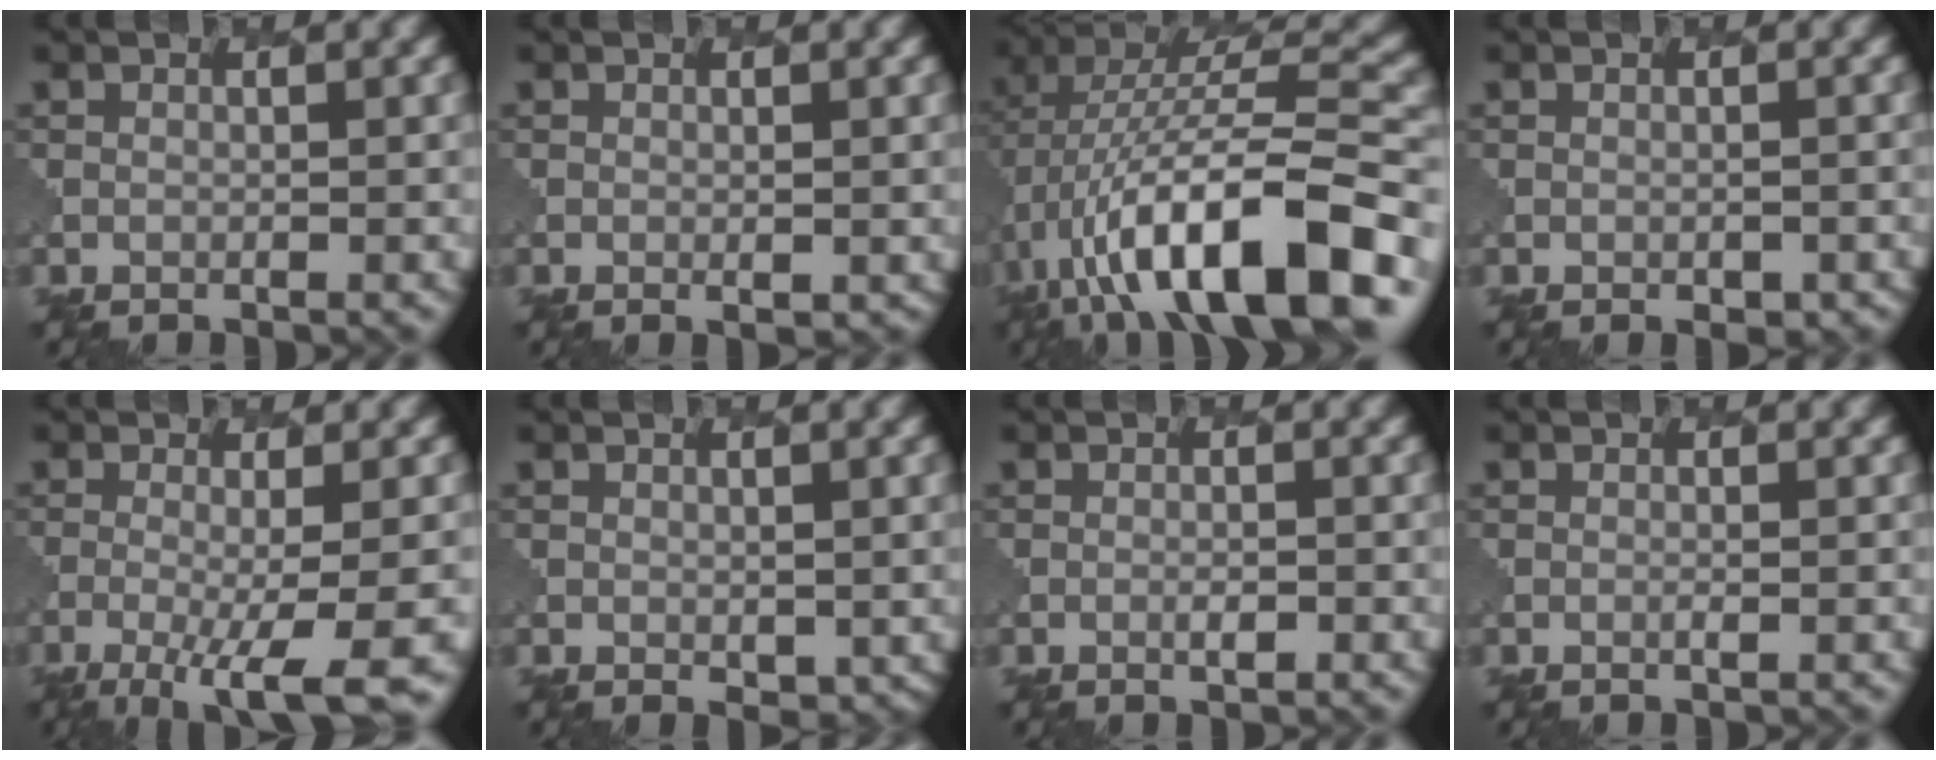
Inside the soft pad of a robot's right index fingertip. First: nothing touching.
{"total": 0.7, "force": [0.0, 0.2, 0.6], "torque": [-0.010, -0.003, 0.006]}
{"total": 14.5, "force": [-4.4, 5.6, 12.7], "torque": [-0.211, 0.028, -0.064]}
{"total": 0.8, "force": [-0.5, 0.4, 0.5], "torque": [-0.004, 0.001, 0.001]}
{"total": 8.0, "force": [-3.7, 1.9, 6.8], "torque": [-0.096, -0.010, -0.058]}
{"total": 1.3, "force": [0.2, 0.9, 0.9], "torque": [-0.010, -0.007, 0.012]}
{"total": 0.5, "force": [-0.1, 0.1, 0.5], "torque": [-0.012, -0.001, 0.001]}
{"total": 0.0}